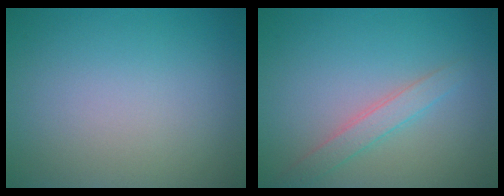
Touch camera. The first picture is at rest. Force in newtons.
{"total": 2.0, "press": 2.0, "slide": 0.1}